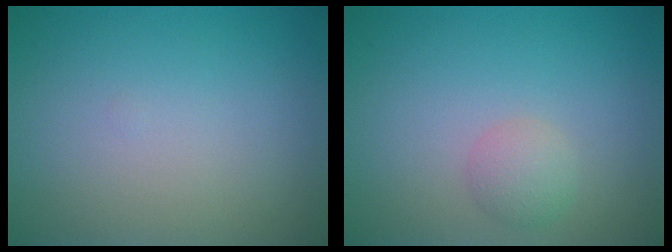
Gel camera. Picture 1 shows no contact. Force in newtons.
{"total": 1.7, "press": 1.7, "slide": 0.1}